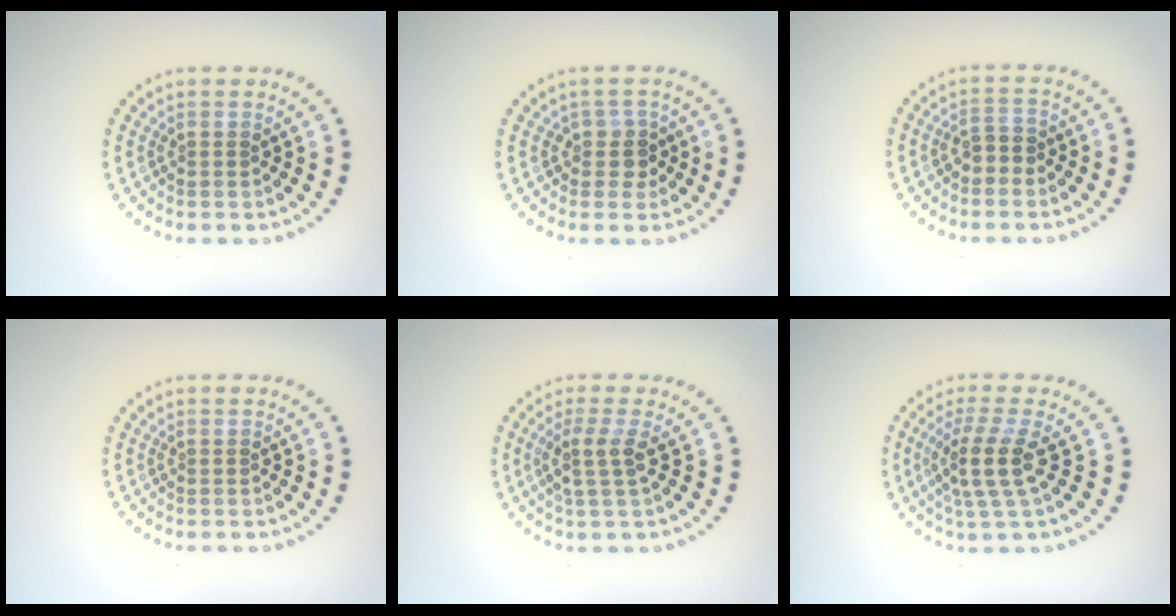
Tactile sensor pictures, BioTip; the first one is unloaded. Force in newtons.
{"total": 2.0, "press": 1.6, "slide": 1.1}
{"total": 1.9, "press": 1.7, "slide": 0.7}
{"total": 0.0}
{"total": 2.6, "press": 2.0, "slide": 1.6}
{"total": 3.7, "press": 2.8, "slide": 2.4}